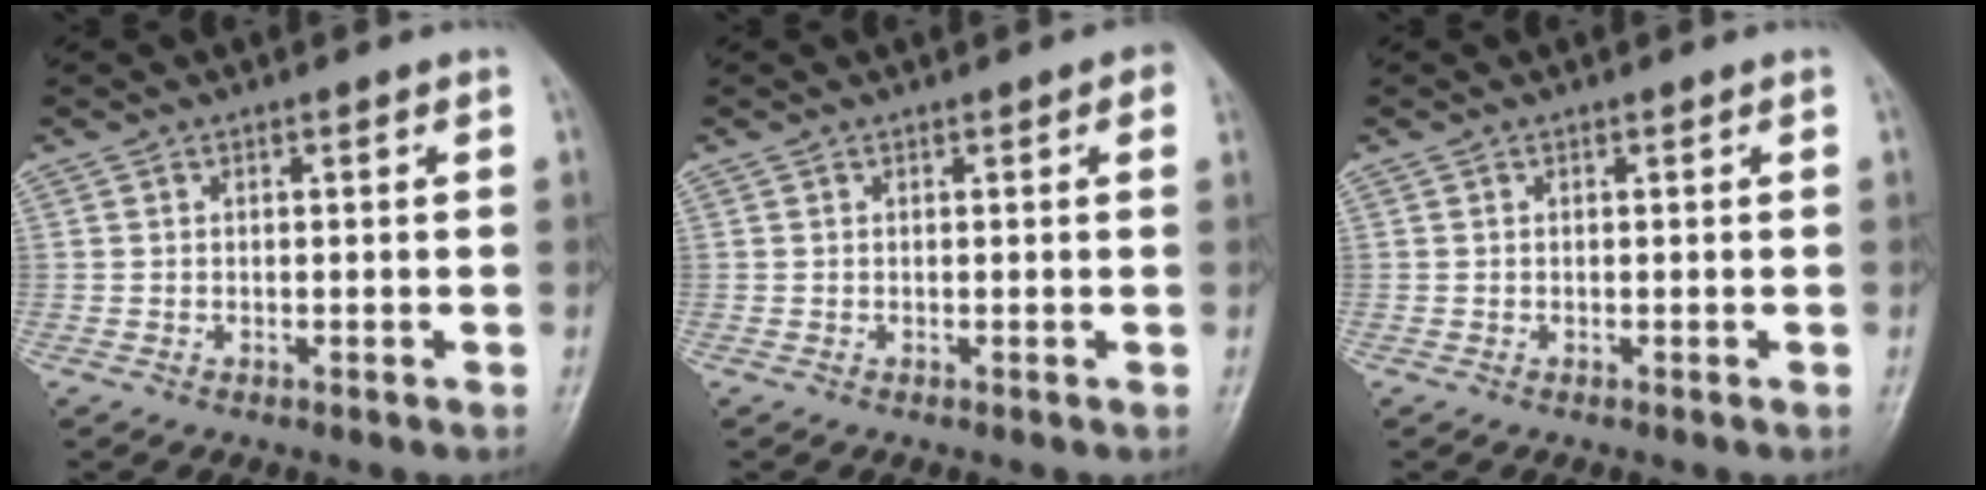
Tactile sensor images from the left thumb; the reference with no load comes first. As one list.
[{"total": 1.7, "force": [0.7, 0.5, 1.4], "torque": [-0.015, 0.002, 0.004]}, {"total": 0.0}]